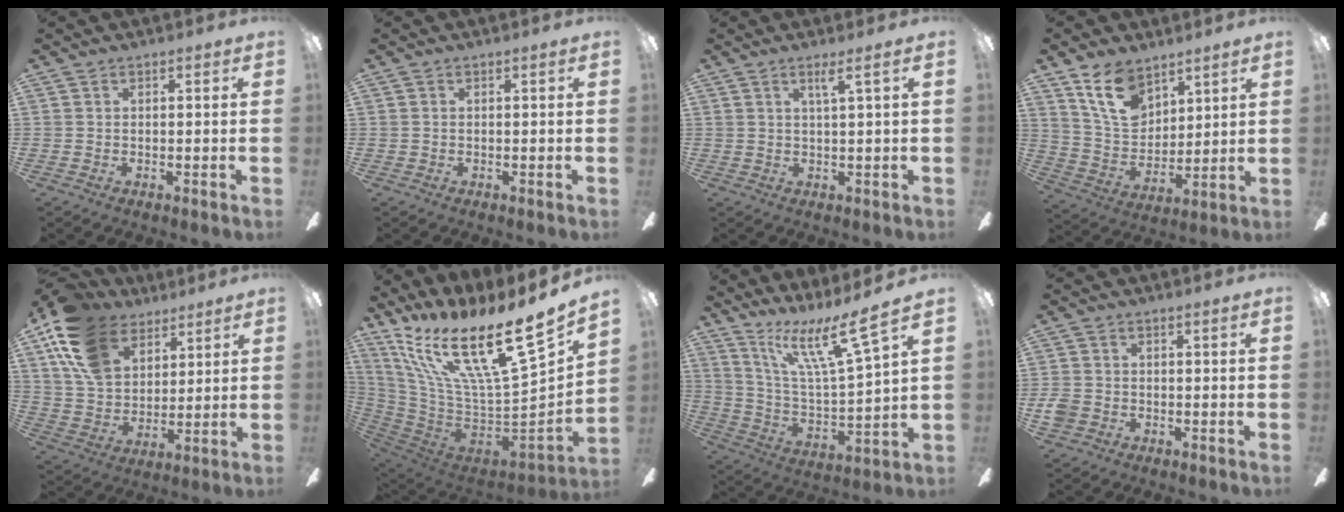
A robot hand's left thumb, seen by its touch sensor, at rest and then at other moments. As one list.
[{"total": 0.0}, {"total": 3.3, "force": [1.8, -0.4, 2.7], "torque": [-0.057, -0.001, 0.028]}, {"total": 13.8, "force": [9.4, 7.9, 6.3], "torque": [-0.116, -0.037, 0.180]}, {"total": 17.4, "force": [10.5, 10.9, 8.6], "torque": [-0.184, -0.039, 0.202]}, {"total": 23.9, "force": [13.1, 6.5, 18.9], "torque": [-0.322, -0.111, 0.224]}, {"total": 17.2, "force": [12.2, 2.2, 12.0], "torque": [-0.230, -0.074, 0.198]}, {"total": 3.0, "force": [-1.4, 2.4, 1.3], "torque": [-0.032, 0.003, -0.029]}]